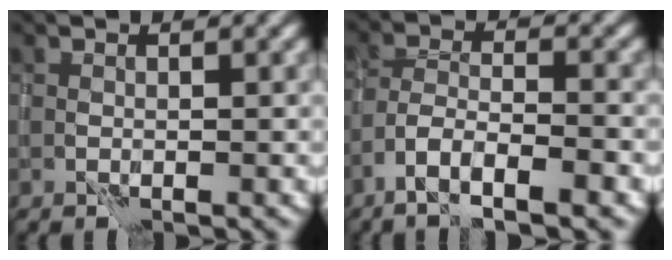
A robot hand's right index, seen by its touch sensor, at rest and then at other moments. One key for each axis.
{"total": 5.5, "fx": -3.7, "fy": 1.1, "fz": 3.9, "tx": -0.072, "ty": 0.005, "tz": -0.067}